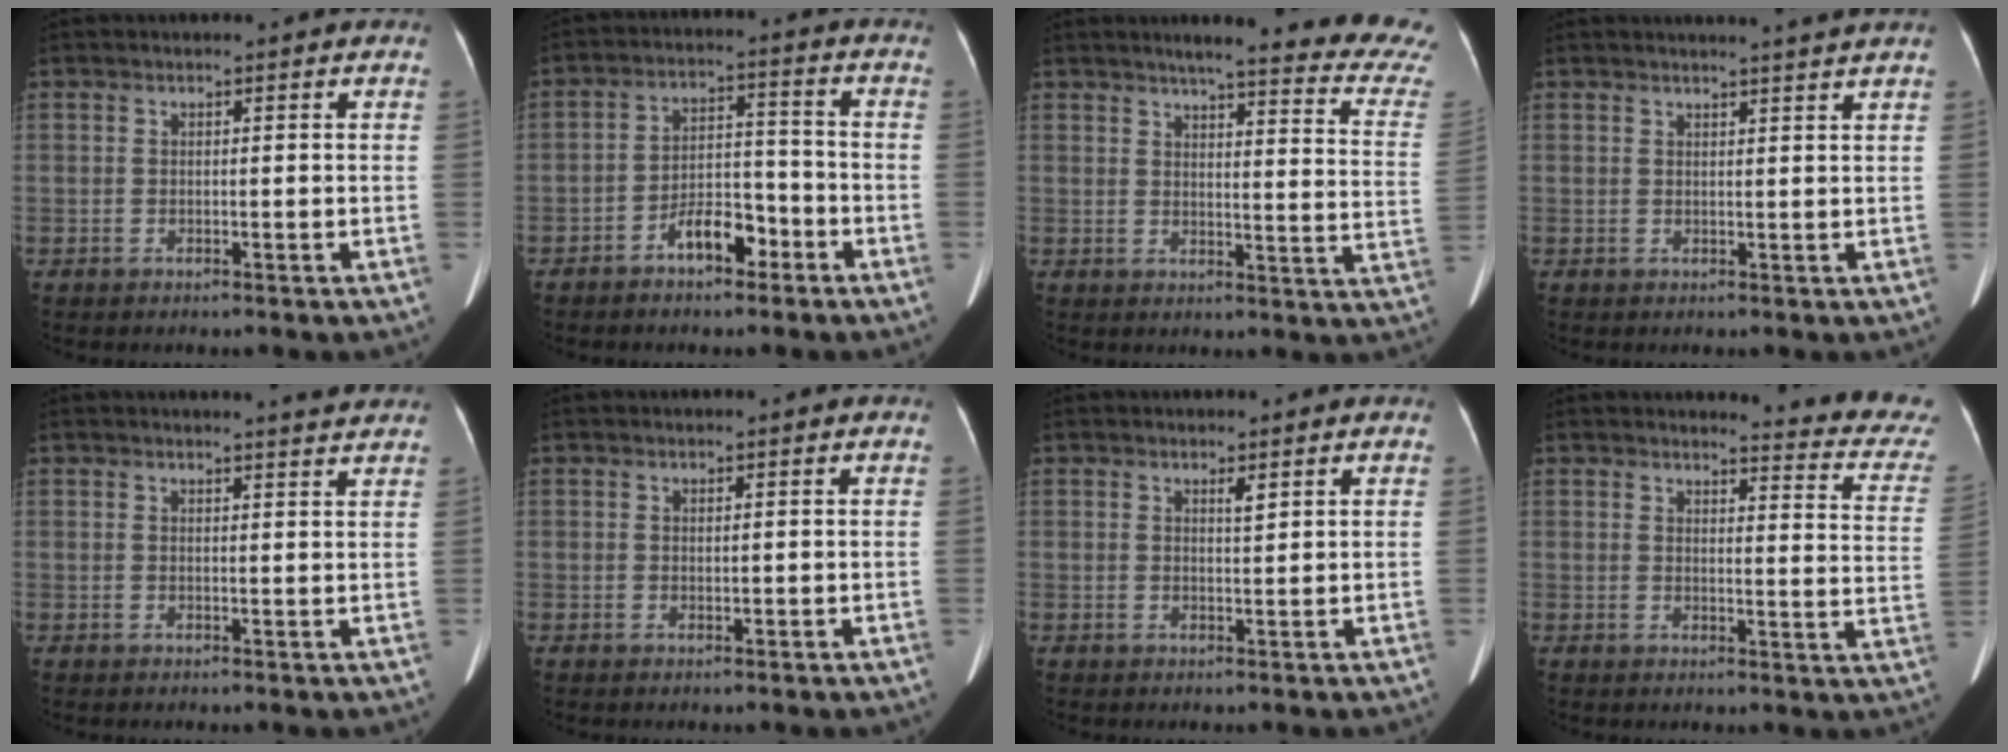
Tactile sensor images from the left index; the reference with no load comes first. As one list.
[{"total": 6.4, "force": [-4.0, 2.8, 4.2], "torque": [-0.076, 0.019, -0.066]}, {"total": 20.7, "force": [18.7, -0.1, 9.1], "torque": [-0.106, -0.082, 0.201]}, {"total": 4.6, "force": [4.2, -1.0, 1.6], "torque": [-0.020, 0.001, 0.040]}, {"total": 3.4, "force": [3.2, -0.3, 0.9], "torque": [-0.017, -0.004, 0.029]}, {"total": 0.5, "force": [0.1, 0.2, 0.5], "torque": [-0.009, -0.002, 0.005]}, {"total": 1.2, "force": [0.7, 0.0, 0.9], "torque": [-0.018, 0.000, 0.014]}, {"total": 12.6, "force": [12.4, 0.5, 2.1], "torque": [-0.005, -0.098, 0.106]}]